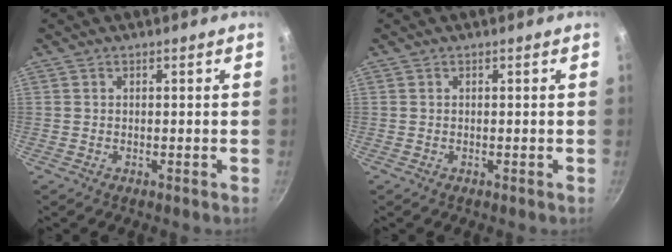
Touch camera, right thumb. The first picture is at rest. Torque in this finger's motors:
{"motor_torque": [-0.10, 0.10, 0.39, 0.39, 0.00]}